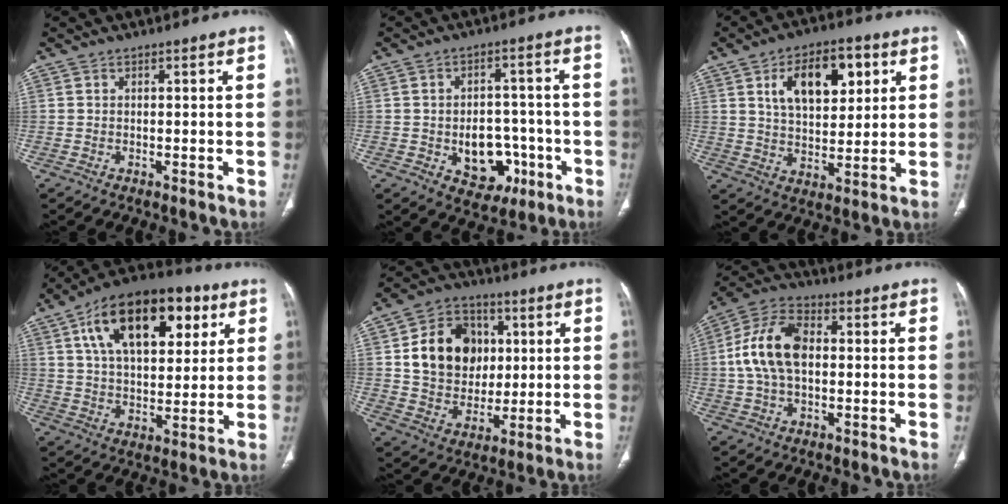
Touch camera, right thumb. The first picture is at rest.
{"total": 10.4, "force": [-3.1, 7.6, 6.4], "torque": [-0.051, 0.029, -0.030]}
{"total": 14.3, "force": [5.3, 7.9, 10.6], "torque": [-0.133, -0.009, 0.091]}
{"total": 22.6, "force": [9.1, 12.1, 16.8], "torque": [-0.243, -0.003, 0.146]}
{"total": 15.9, "force": [3.1, 12.8, 8.9], "torque": [-0.111, 0.000, 0.057]}
{"total": 12.6, "force": [0.7, 7.7, 10.0], "torque": [-0.196, 0.028, 0.008]}